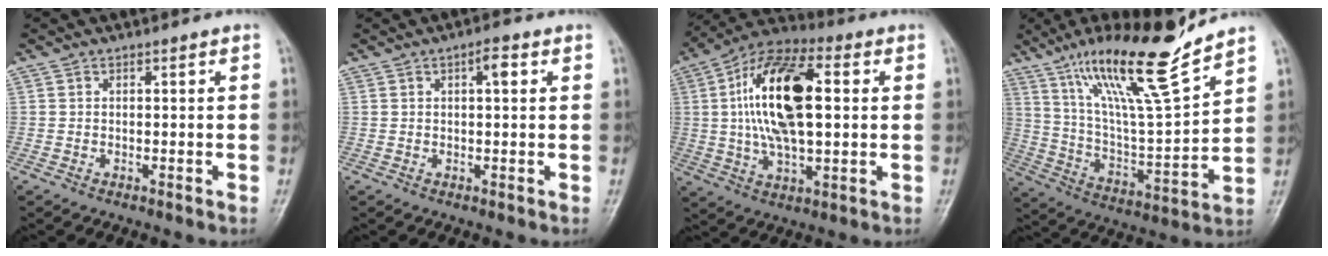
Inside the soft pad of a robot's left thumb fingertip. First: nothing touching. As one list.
[{"total": 2.7, "force": [1.0, 0.9, 2.3], "torque": [-0.033, 0.002, 0.014]}, {"total": 19.3, "force": [2.9, 9.1, 16.8], "torque": [-0.303, 0.015, 0.046]}, {"total": 19.8, "force": [14.2, 2.2, 13.6], "torque": [-0.214, -0.074, 0.257]}]